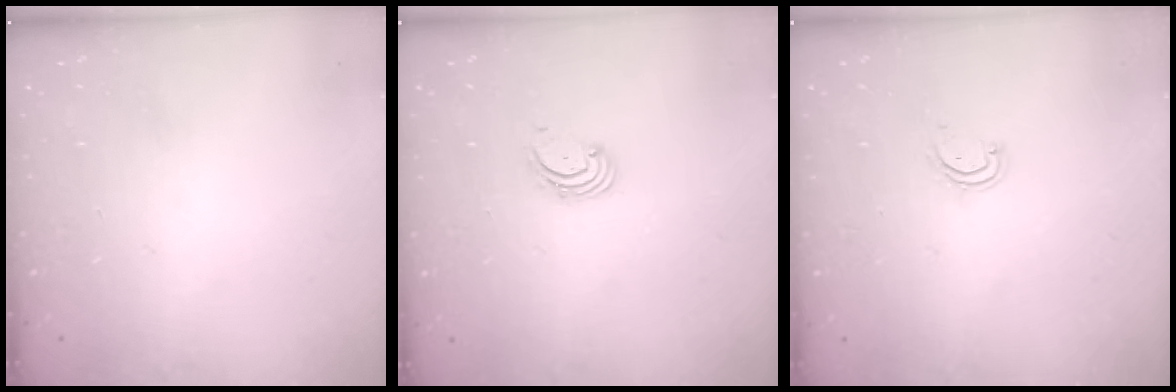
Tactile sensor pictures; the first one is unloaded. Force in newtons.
{"total": 1.9, "press": 1.8, "slide": 0.2}
{"total": 2.8, "press": 2.8, "slide": 0.3}